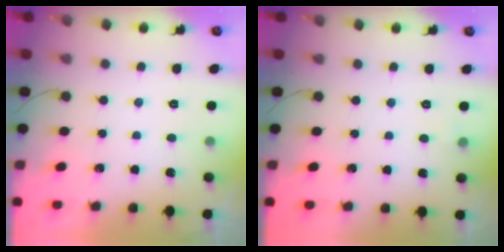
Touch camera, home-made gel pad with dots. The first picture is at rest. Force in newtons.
{"total": 2.5, "press": 2.4, "slide": 1.0}